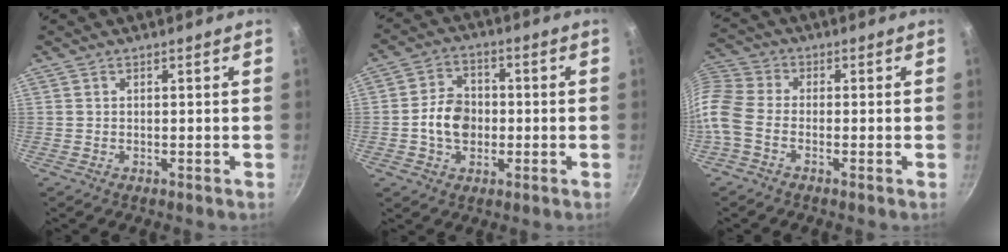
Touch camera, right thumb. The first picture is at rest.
{"total": 8.4, "force": [-1.1, 6.5, 5.2], "torque": [-0.064, 0.016, -0.028]}
{"total": 11.3, "force": [-3.8, 7.9, 7.2], "torque": [-0.174, 0.036, -0.104]}